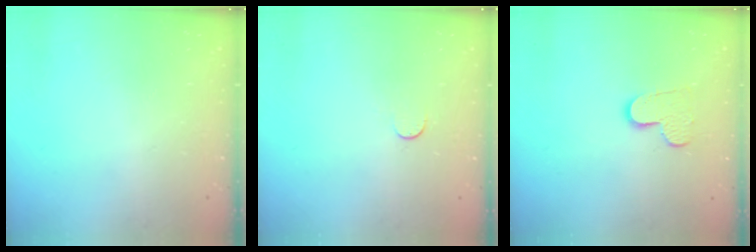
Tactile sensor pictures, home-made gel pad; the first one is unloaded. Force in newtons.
{"total": 3.3, "press": 3.2, "slide": 0.3}
{"total": 8.3, "press": 8.2, "slide": 0.5}